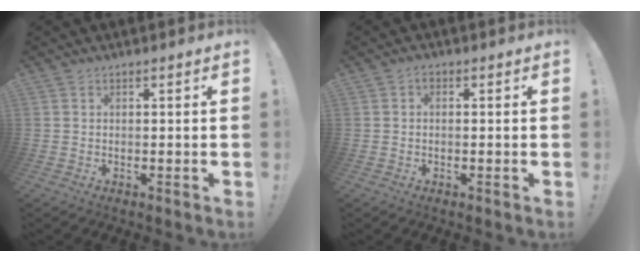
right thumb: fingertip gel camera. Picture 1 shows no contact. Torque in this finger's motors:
{"motor_torque": [-0.10, 0.13, 0.14, -0.03, -0.02]}